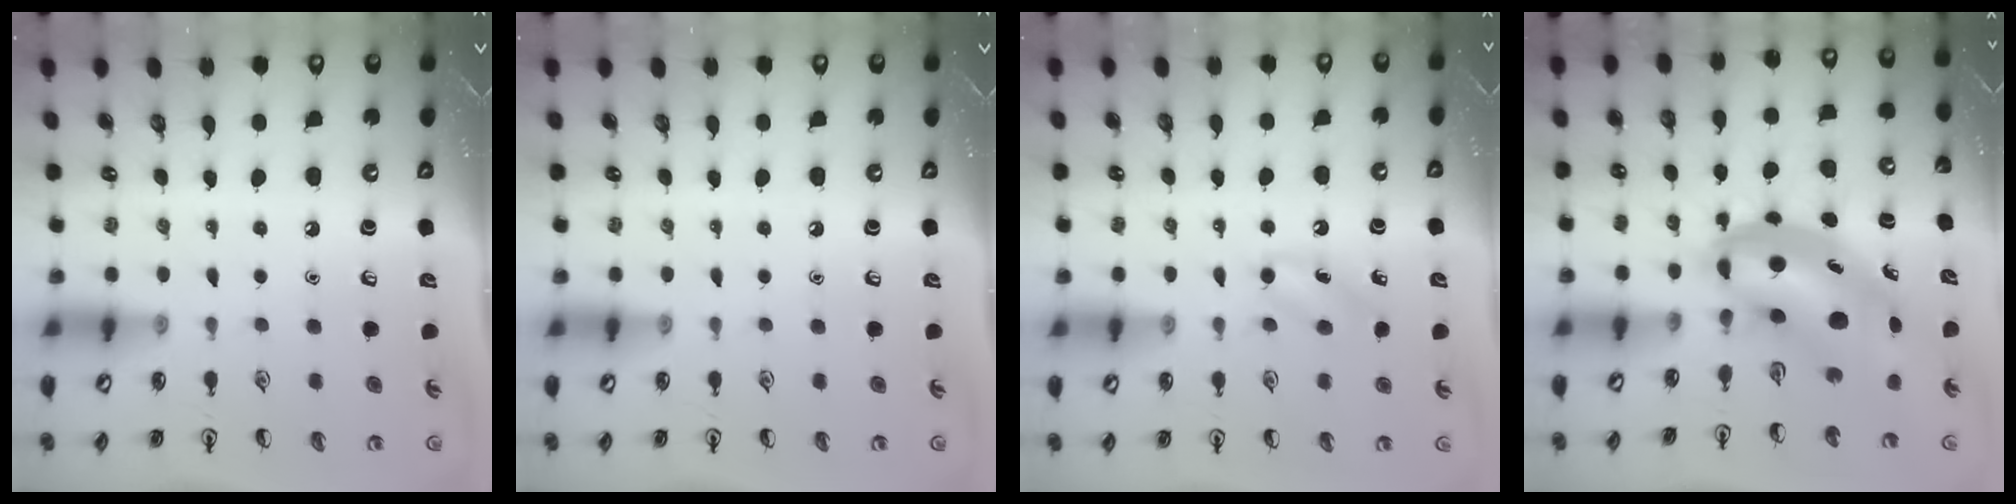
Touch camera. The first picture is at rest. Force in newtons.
{"total": 0.0}
{"total": 7.5, "press": 7.3, "slide": 1.8}
{"total": 8.1, "press": 7.7, "slide": 2.2}